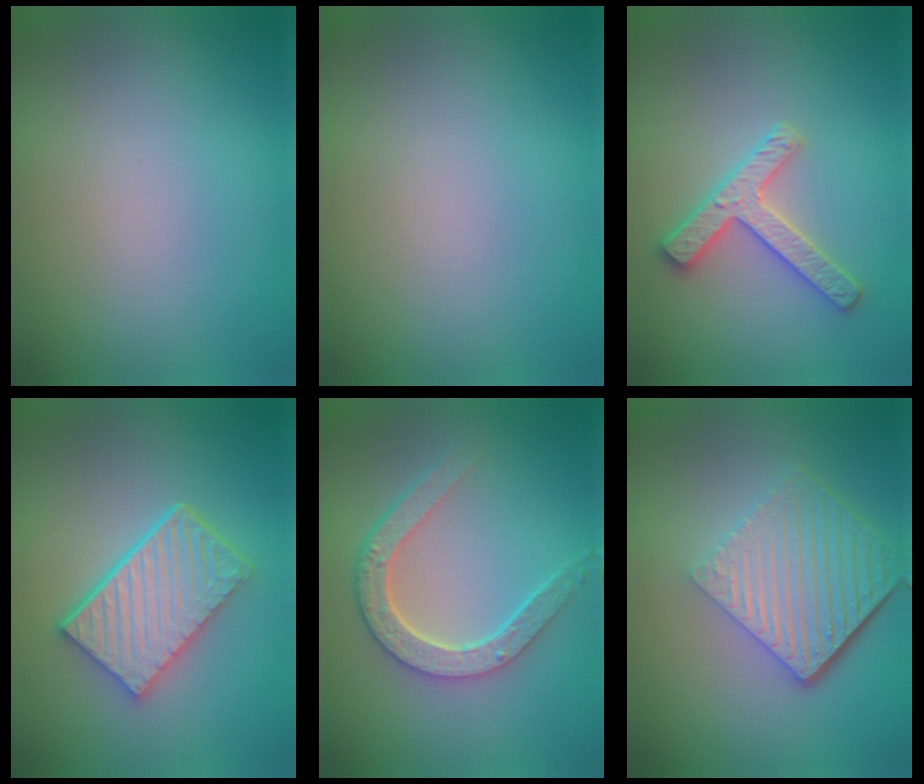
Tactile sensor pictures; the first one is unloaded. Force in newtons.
{"total": 0.0}
{"total": 2.9, "press": 2.9, "slide": 0.5}
{"total": 5.6, "press": 4.2, "slide": 3.7}
{"total": 4.4, "press": 3.4, "slide": 2.7}
{"total": 6.5, "press": 4.3, "slide": 4.9}